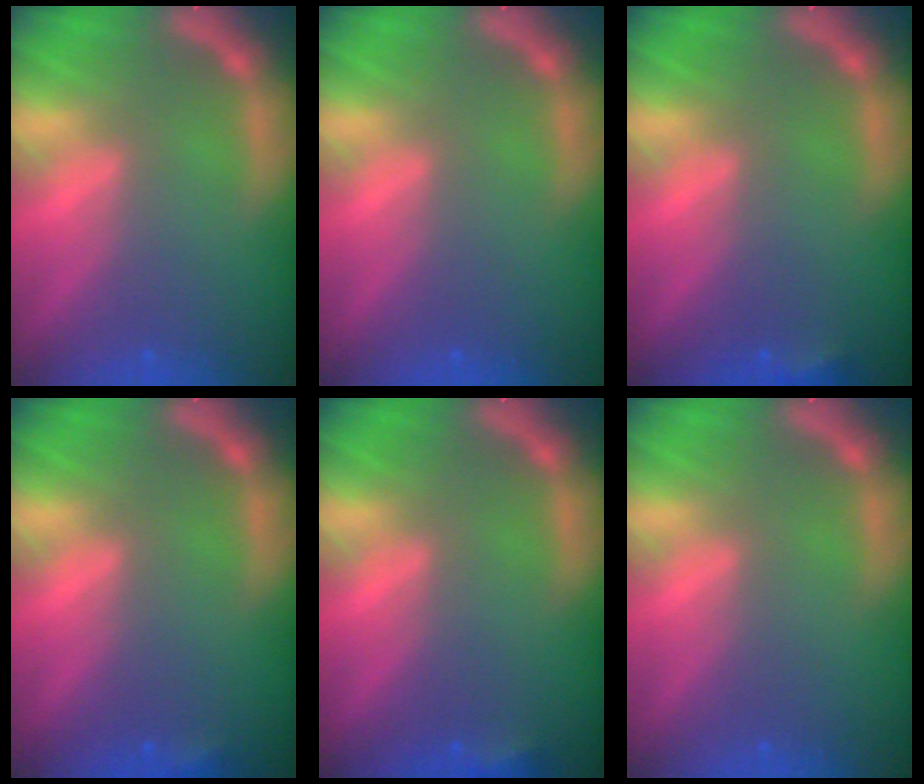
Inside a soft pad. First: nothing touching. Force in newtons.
{"total": 0.0}
{"total": 1.4}
{"total": 0.9}
{"total": 1.4}
{"total": 0.0}